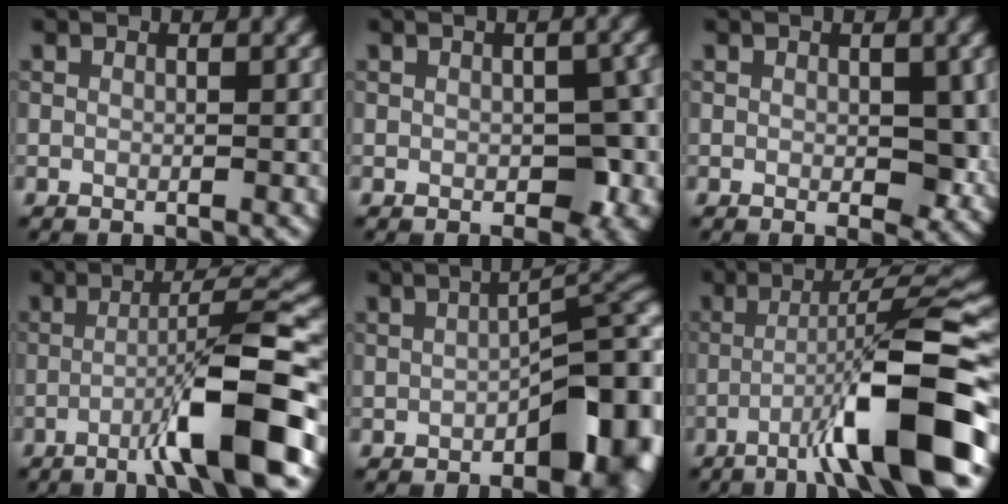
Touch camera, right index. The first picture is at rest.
{"total": 6.3, "force": [-0.8, 3.8, 4.9], "torque": [-0.062, -0.020, -0.001]}
{"total": 3.3, "force": [0.0, 1.7, 2.8], "torque": [-0.033, -0.004, 0.003]}
{"total": 8.9, "force": [-3.5, 0.9, 8.1], "torque": [-0.118, 0.016, -0.067]}
{"total": 7.8, "force": [-2.6, 3.1, 6.7], "torque": [-0.069, 0.011, -0.036]}
{"total": 11.1, "force": [-4.6, 1.1, 10.1], "torque": [-0.145, 0.025, -0.074]}